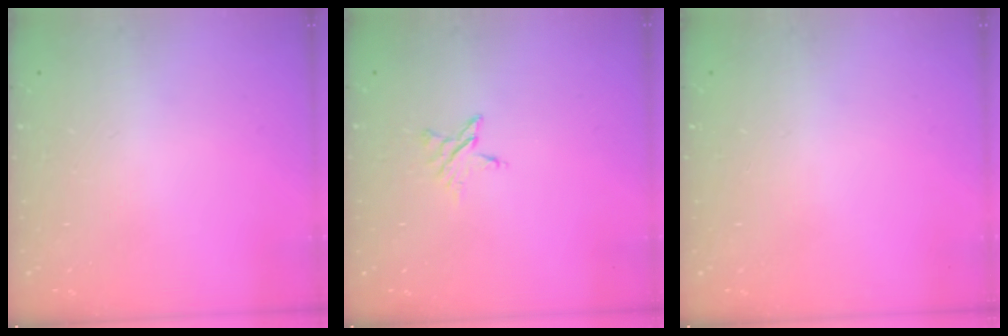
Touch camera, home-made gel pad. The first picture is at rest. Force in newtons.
{"total": 3.5, "press": 3.5, "slide": 0.4}
{"total": 0.0}